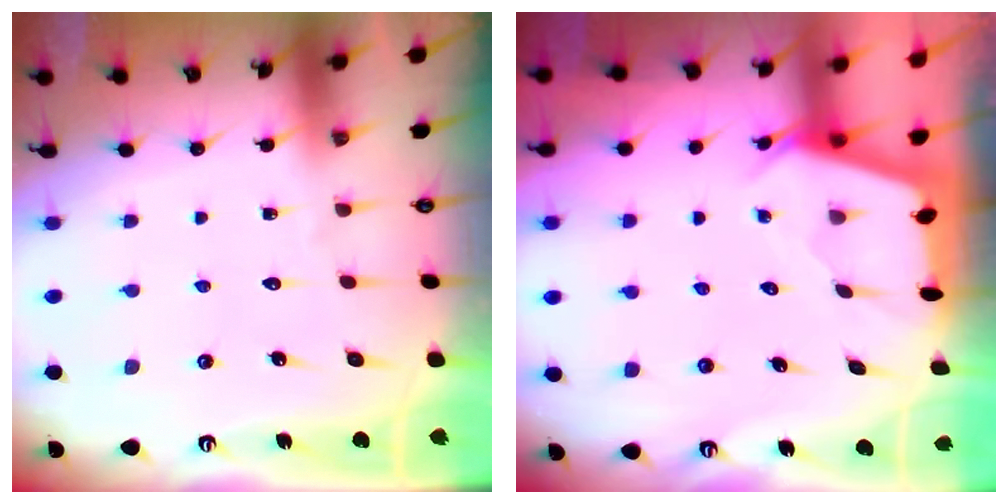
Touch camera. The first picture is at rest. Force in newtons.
{"total": 2.4, "press": 2.4, "slide": 0.3}